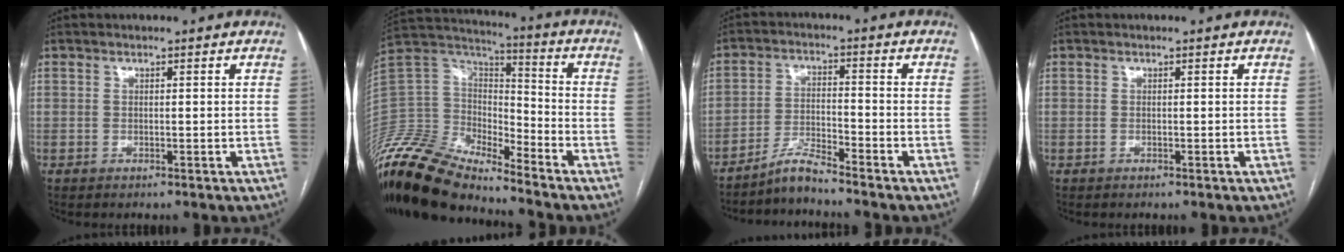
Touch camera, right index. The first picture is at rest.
{"total": 18.5, "force": [-16.8, 4.4, 6.2], "torque": [-0.127, 0.037, -0.316]}
{"total": 4.4, "force": [-4.2, -0.6, 1.3], "torque": [-0.025, -0.017, -0.083]}
{"total": 0.0}